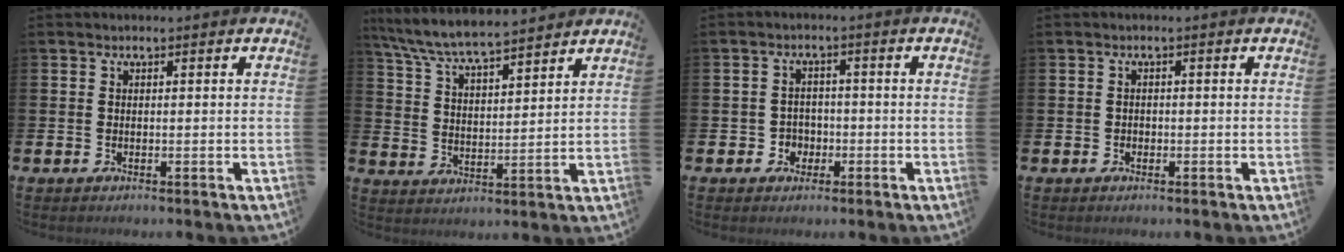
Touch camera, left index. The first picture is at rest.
{"total": 7.1, "force": [6.9, 0.5, 2.0], "torque": [-0.070, -0.037, 0.123]}
{"total": 2.6, "force": [-1.0, 2.3, 0.4], "torque": [-0.013, 0.002, -0.028]}
{"total": 0.7, "force": [-0.3, 0.7, 0.1], "torque": [-0.008, 0.007, -0.007]}